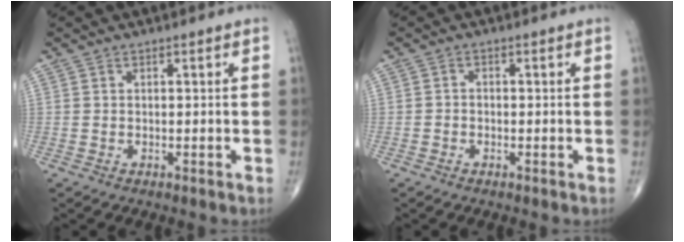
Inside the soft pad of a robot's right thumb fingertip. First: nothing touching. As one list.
[{"total": 0.9, "force": [-0.5, 0.7, 0.4], "torque": [-0.001, 0.003, -0.012]}]